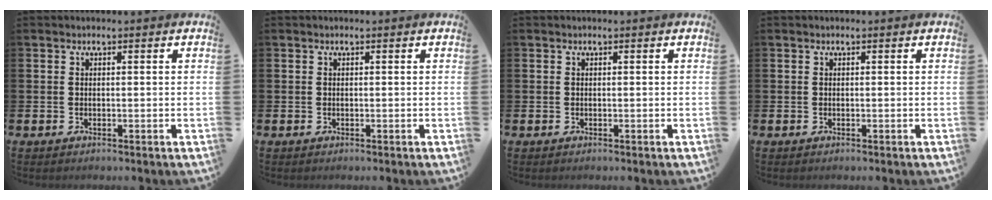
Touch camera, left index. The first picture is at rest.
{"total": 0.0}
{"total": 0.0}
{"total": 0.0}